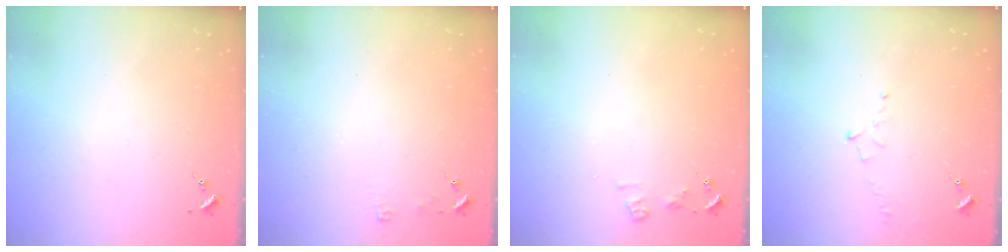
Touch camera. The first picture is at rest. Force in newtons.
{"total": 3.4, "press": 3.3, "slide": 0.3}
{"total": 5.2, "press": 5.2, "slide": 0.7}
{"total": 5.7, "press": 5.7, "slide": 0.6}